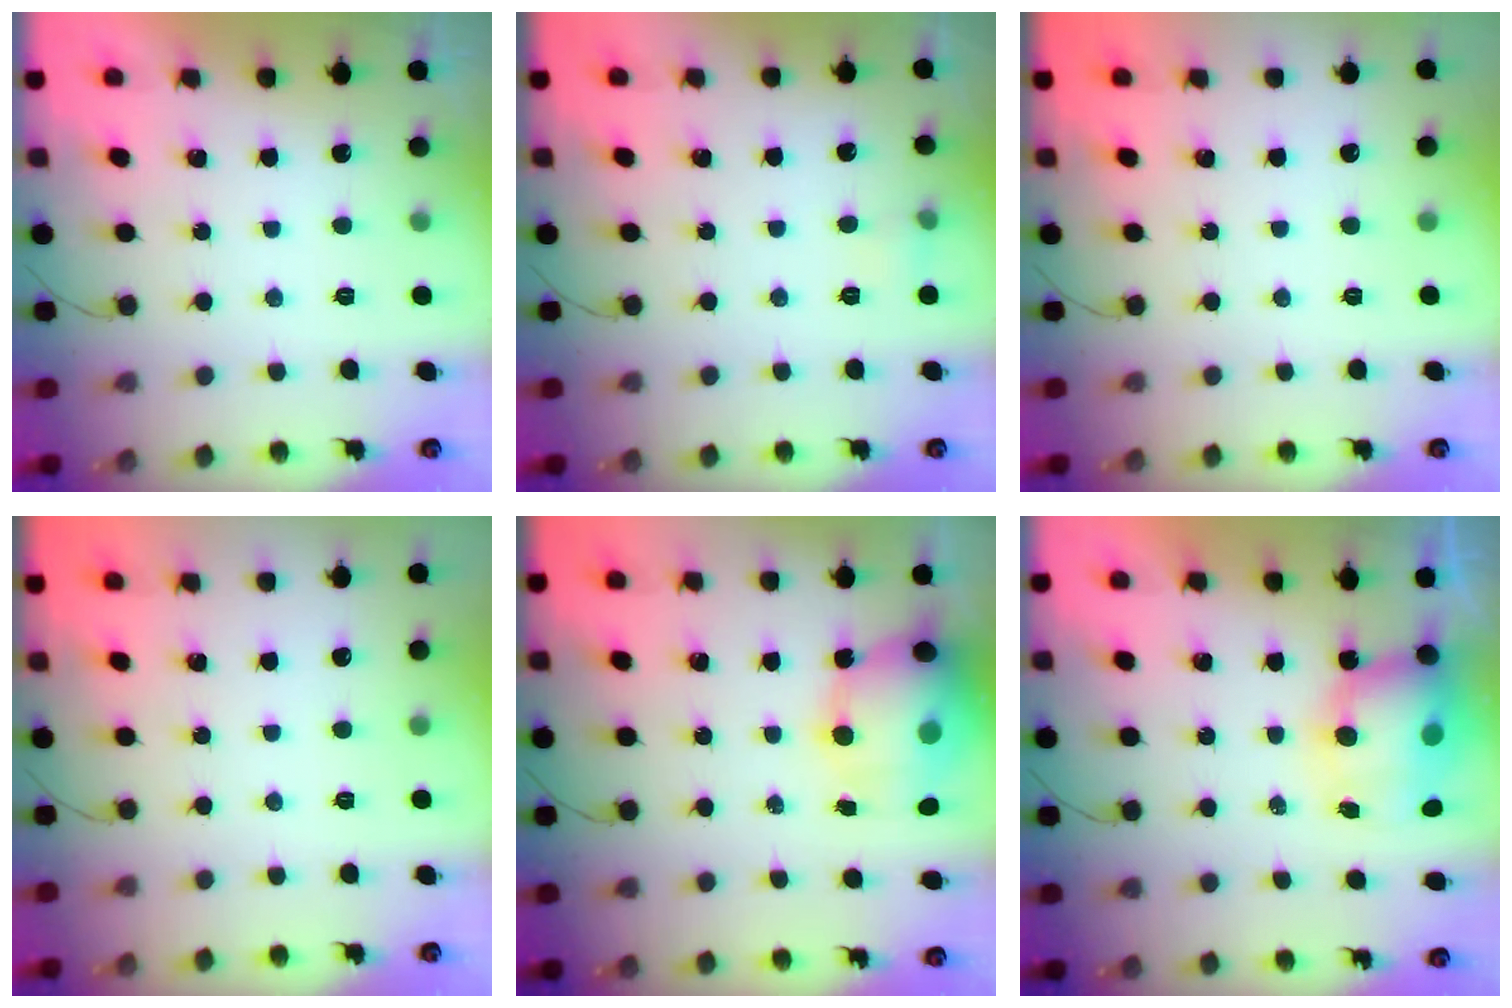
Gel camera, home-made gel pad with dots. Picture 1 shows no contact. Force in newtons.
{"total": 4.0, "press": 4.0, "slide": 0.5}
{"total": 0.0}
{"total": 0.0}
{"total": 15.4, "press": 14.8, "slide": 4.4}
{"total": 10.1, "press": 9.8, "slide": 2.3}